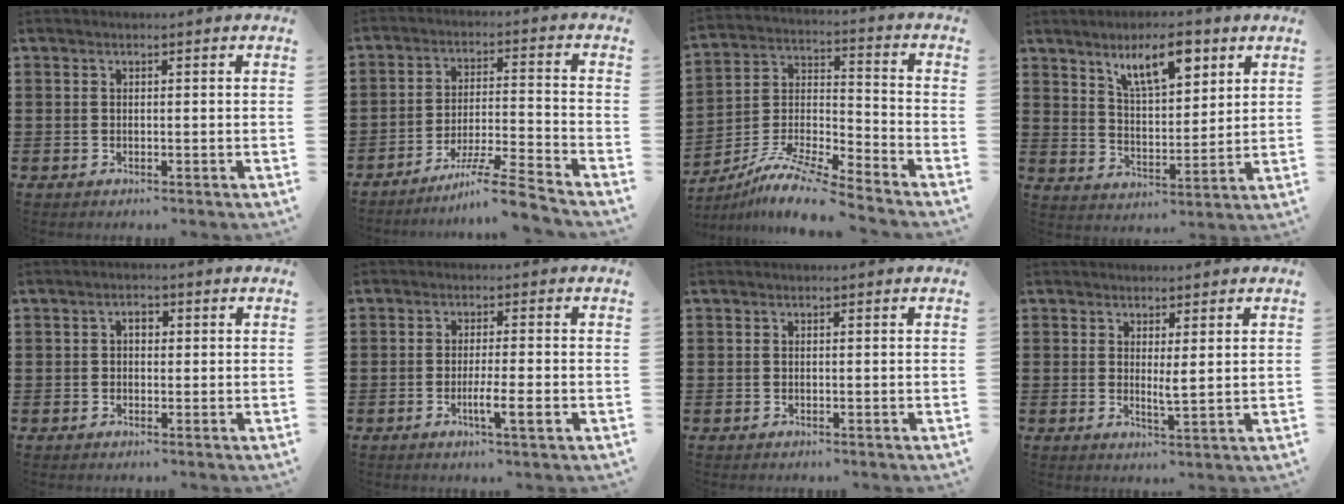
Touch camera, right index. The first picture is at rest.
{"total": 8.2, "force": [-6.8, -0.2, 4.6], "torque": [-0.086, -0.001, -0.131]}
{"total": 9.1, "force": [-8.2, 0.5, 3.9], "torque": [-0.084, 0.002, -0.168]}
{"total": 9.3, "force": [5.6, 3.3, 6.6], "torque": [-0.111, -0.010, 0.093]}
{"total": 1.8, "force": [0.1, 1.2, 1.4], "torque": [-0.030, 0.007, 0.001]}
{"total": 4.8, "force": [-1.7, 0.3, 4.5], "torque": [-0.072, -0.010, -0.028]}
{"total": 0.0}
{"total": 2.4, "force": [1.1, 0.0, 2.1], "torque": [-0.037, -0.008, 0.018]}